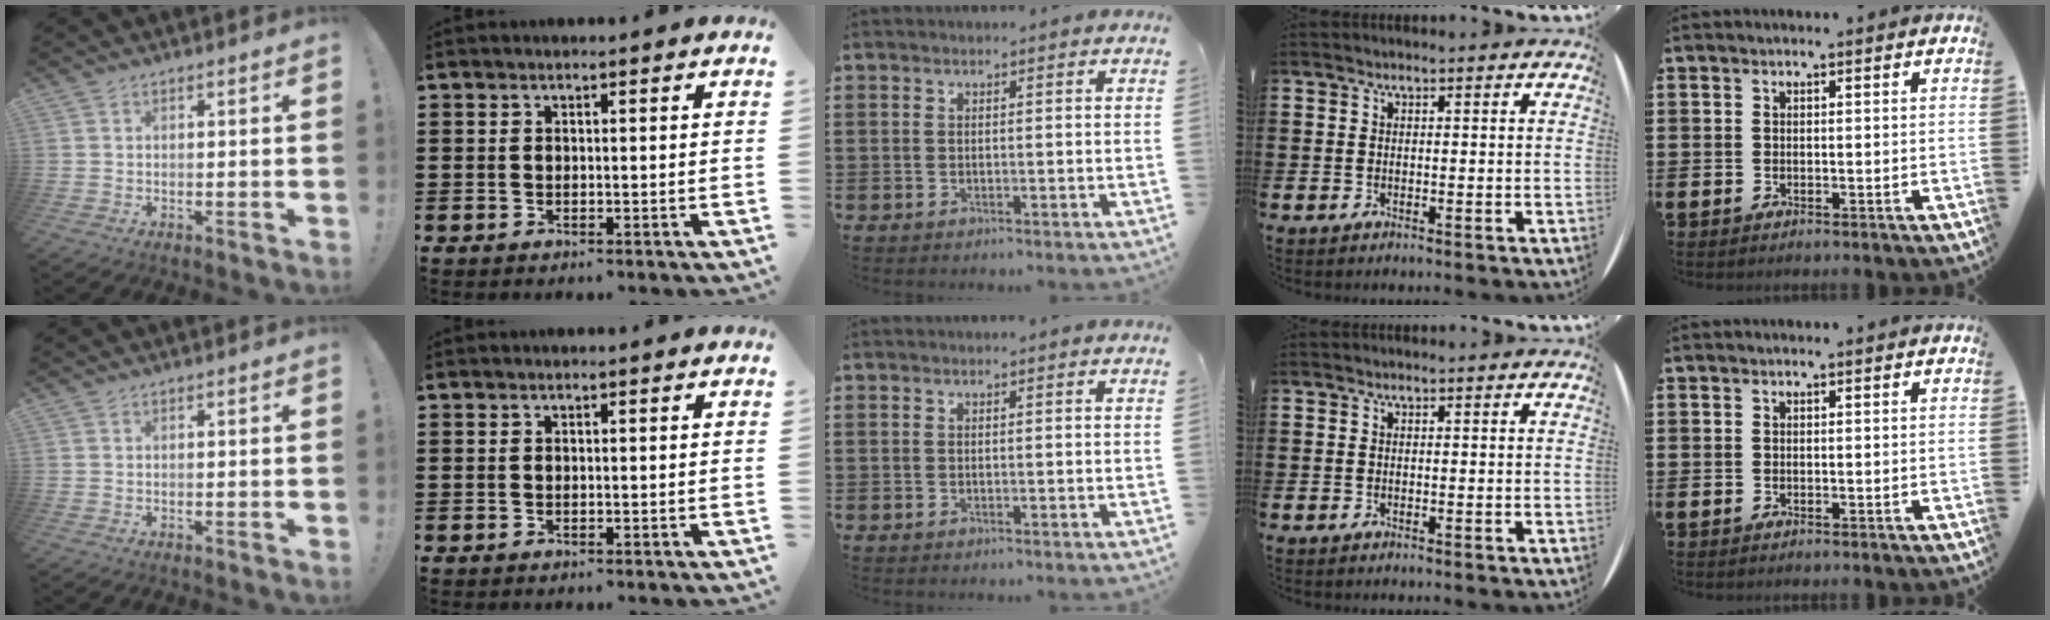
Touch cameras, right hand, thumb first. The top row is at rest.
{}